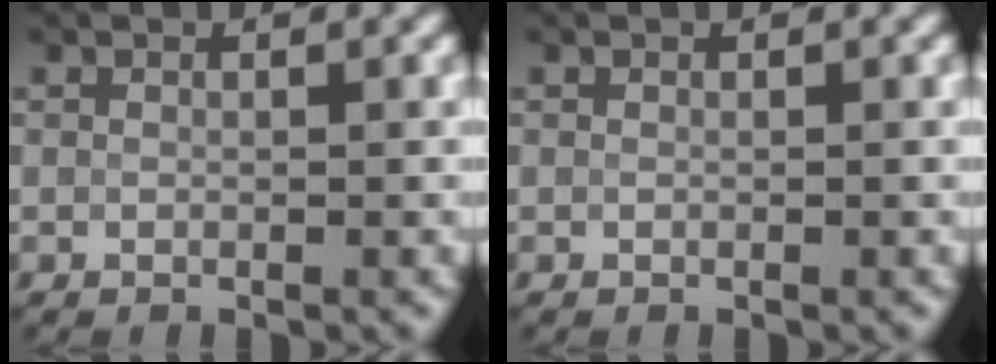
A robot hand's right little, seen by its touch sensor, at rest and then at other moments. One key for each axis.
{"total": 0.0}